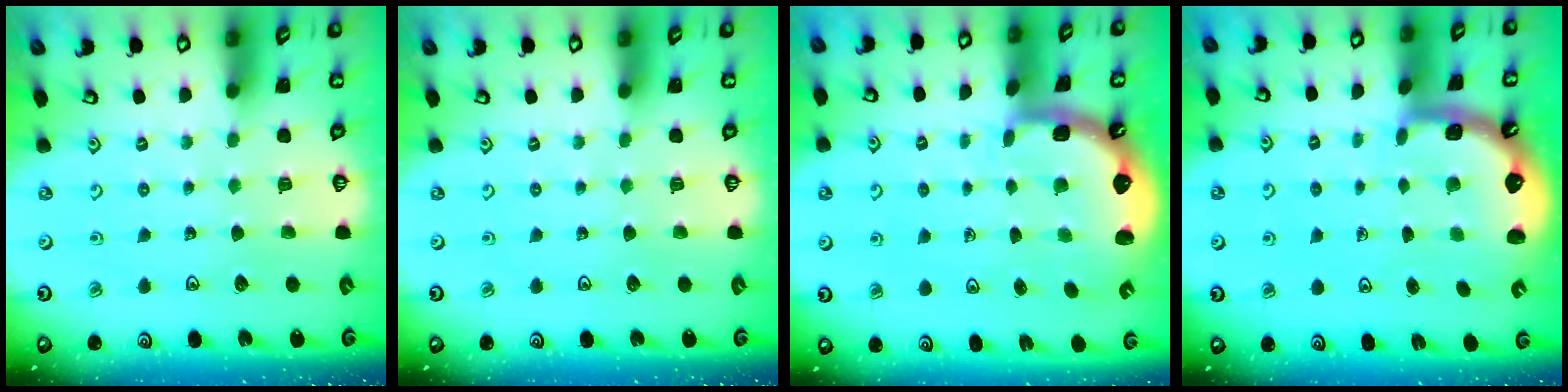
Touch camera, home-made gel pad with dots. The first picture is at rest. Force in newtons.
{"total": 0.0}
{"total": 2.7, "press": 1.4, "slide": 2.3}
{"total": 1.4, "press": 1.4, "slide": 0.1}